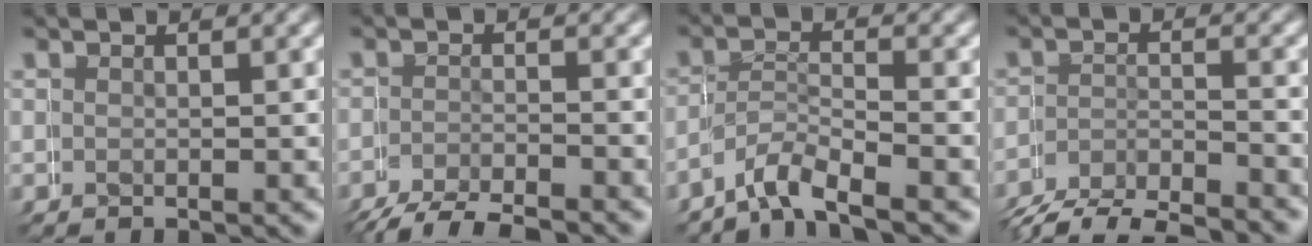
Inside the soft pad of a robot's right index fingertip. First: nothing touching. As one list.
[{"total": 5.1, "force": [-4.6, 1.9, 0.9], "torque": [-0.022, -0.014, -0.066]}, {"total": 3.4, "force": [-3.0, 1.5, -0.2], "torque": [-0.005, -0.003, -0.055]}, {"total": 3.7, "force": [-3.1, 2.0, -0.2], "torque": [-0.011, -0.008, -0.058]}]